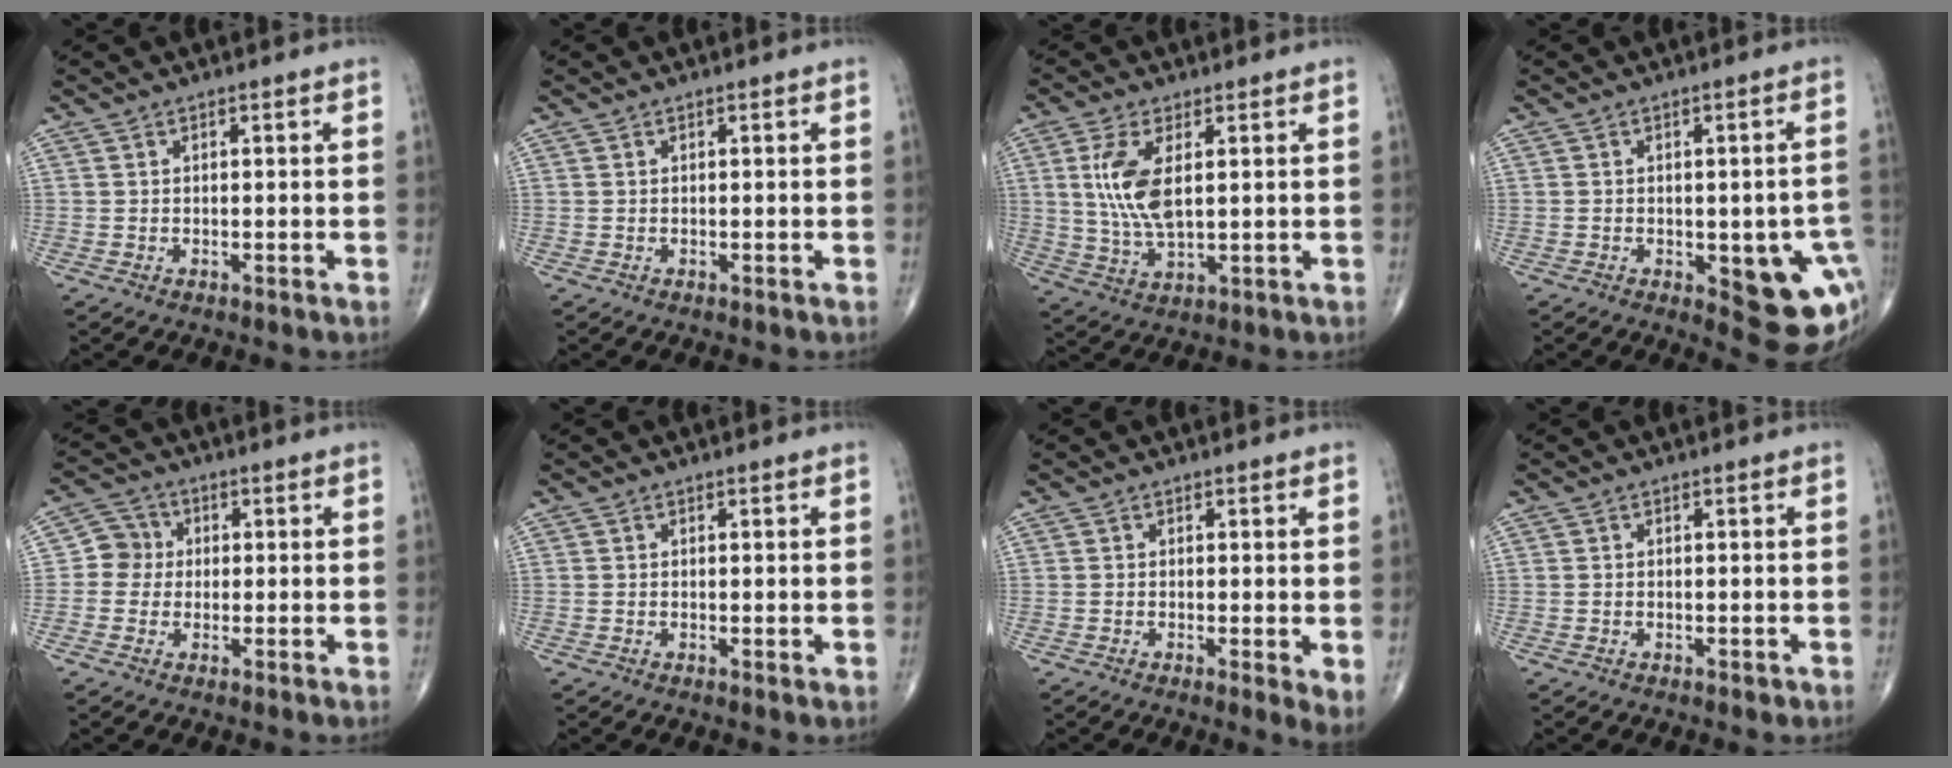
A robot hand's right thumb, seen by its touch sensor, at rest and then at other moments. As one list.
[{"total": 0.0}, {"total": 9.9, "force": [2.0, 4.4, 8.7], "torque": [-0.189, -0.010, 0.045]}, {"total": 13.6, "force": [-3.4, 5.8, 11.8], "torque": [-0.111, 0.004, -0.022]}, {"total": 4.9, "force": [0.0, 4.7, 1.4], "torque": [0.005, 0.012, -0.013]}, {"total": 0.6, "force": [0.0, 0.2, 0.6], "torque": [-0.013, -0.003, -0.003]}, {"total": 3.3, "force": [-0.2, 0.8, 3.2], "torque": [-0.053, -0.013, -0.009]}, {"total": 0.7, "force": [-0.3, 0.4, 0.5], "torque": [-0.006, -0.001, -0.005]}]